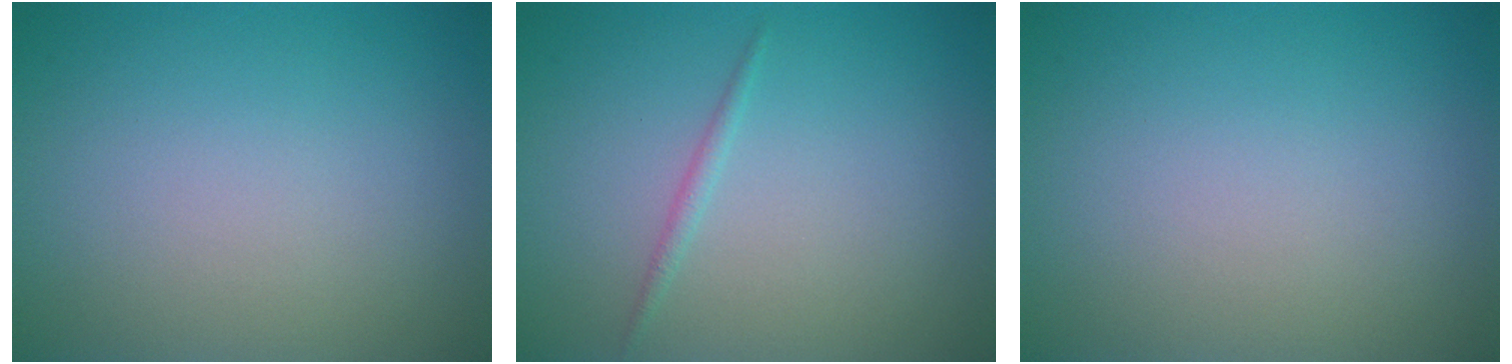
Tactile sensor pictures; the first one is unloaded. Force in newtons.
{"total": 0.8, "press": 0.8, "slide": 0.0}
{"total": 0.0}